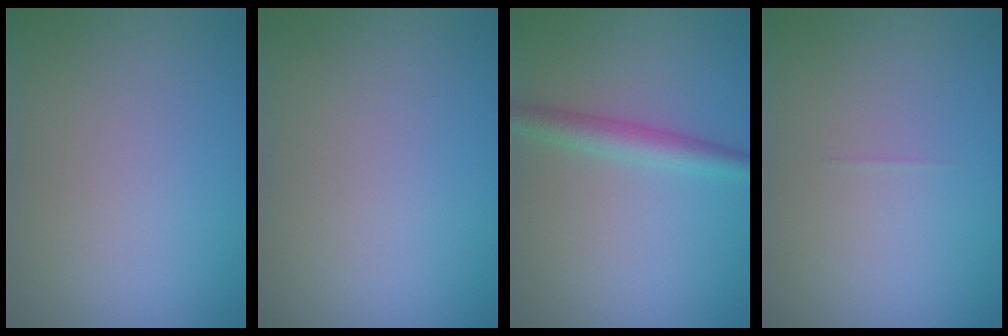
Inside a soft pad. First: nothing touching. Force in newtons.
{"total": 0.0}
{"total": 2.7, "press": 2.7, "slide": 0.0}
{"total": 0.0}